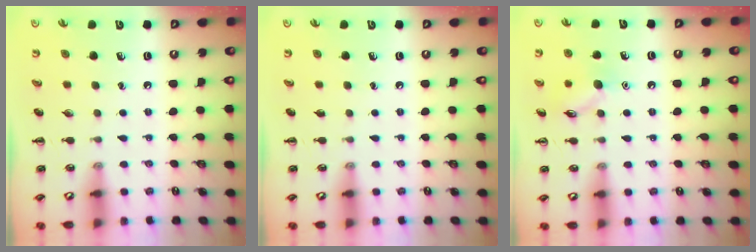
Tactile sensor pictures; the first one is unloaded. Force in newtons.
{"total": 0.0}
{"total": 8.7, "press": 8.7, "slide": 0.5}